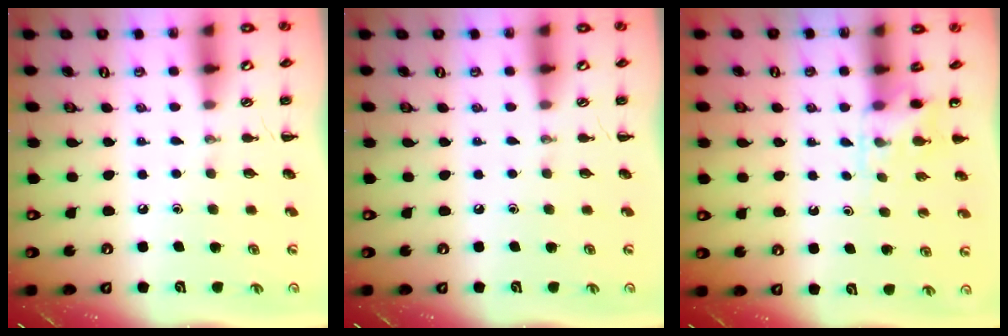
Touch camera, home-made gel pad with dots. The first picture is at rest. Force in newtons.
{"total": 0.0}
{"total": 4.2, "press": 3.9, "slide": 1.5}